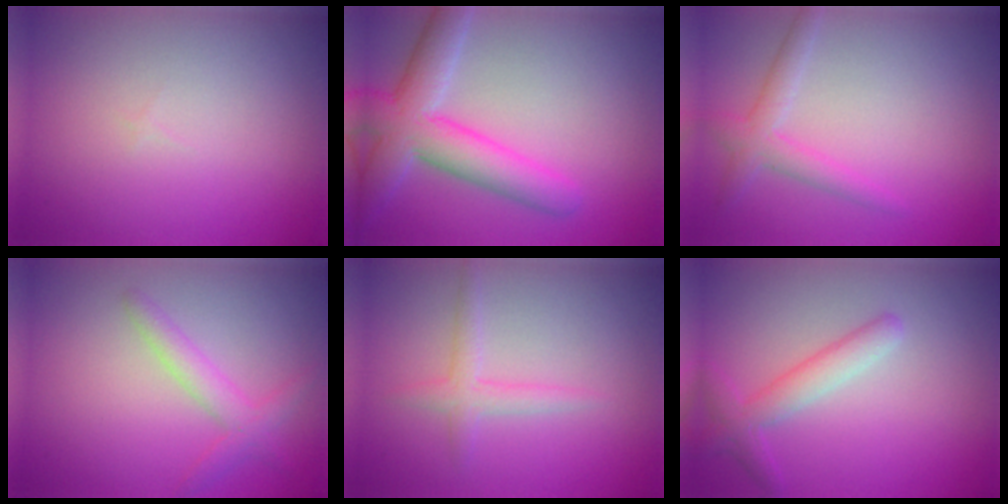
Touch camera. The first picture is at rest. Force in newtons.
{"total": 6.7, "press": 6.7, "slide": 0.5}
{"total": 2.4, "press": 2.4, "slide": 0.1}
{"total": 2.4, "press": 2.4, "slide": 0.1}
{"total": 1.8, "press": 1.8, "slide": 0.1}
{"total": 2.8, "press": 2.8, "slide": 0.1}